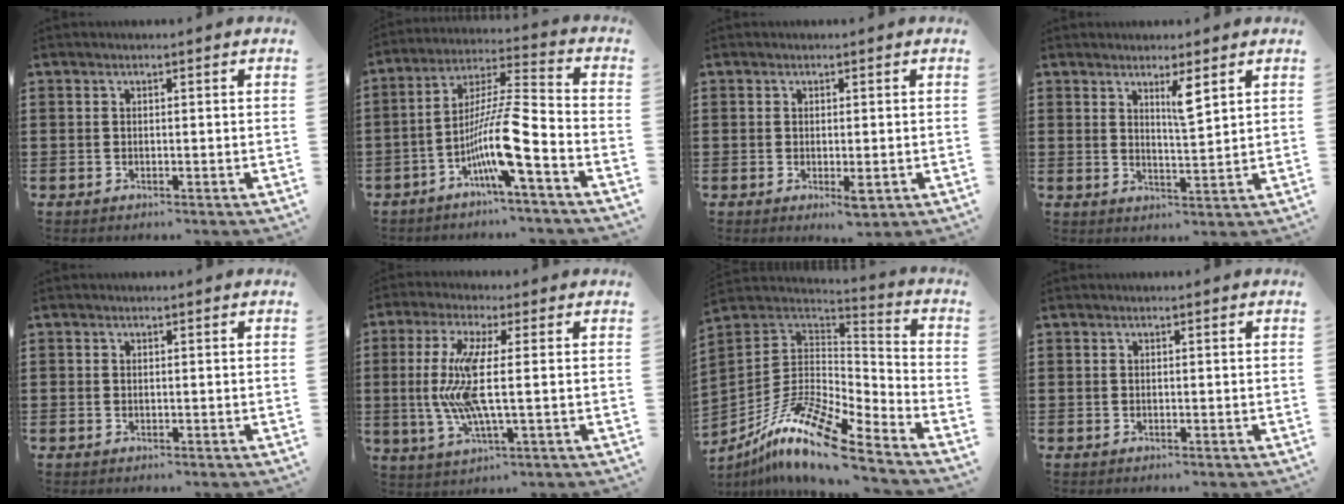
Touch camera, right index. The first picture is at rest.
{"total": 11.3, "force": [-5.6, 0.4, 9.8], "torque": [-0.197, -0.013, -0.112]}
{"total": 2.5, "force": [-0.6, 0.7, 2.3], "torque": [-0.047, -0.004, -0.011]}
{"total": 3.8, "force": [2.3, 0.5, 3.0], "torque": [-0.047, -0.005, 0.036]}
{"total": 0.0}
{"total": 9.8, "force": [0.0, 1.6, 9.6], "torque": [-0.215, -0.022, -0.009]}
{"total": 14.9, "force": [-10.5, 3.3, 10.0], "torque": [-0.204, 0.018, -0.199]}
{"total": 0.0}